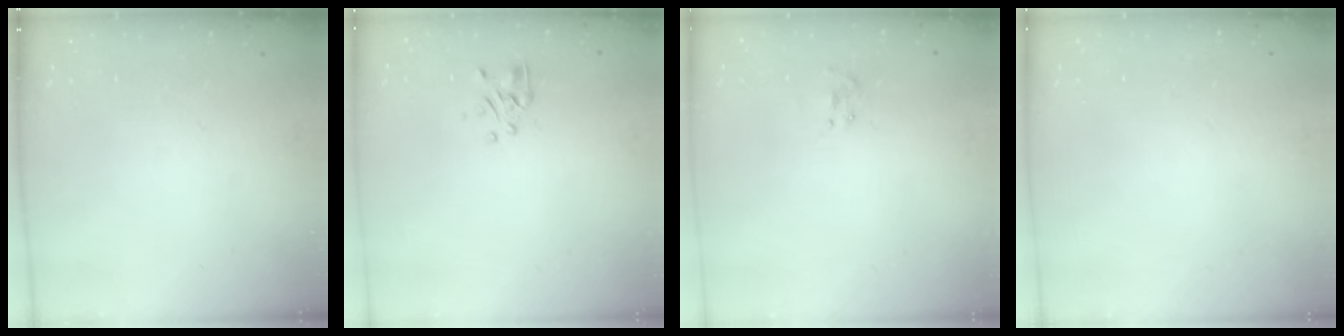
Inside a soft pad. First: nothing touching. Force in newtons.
{"total": 1.7, "press": 1.6, "slide": 0.6}
{"total": 1.5, "press": 1.3, "slide": 0.7}
{"total": 1.8, "press": 1.8, "slide": 0.2}